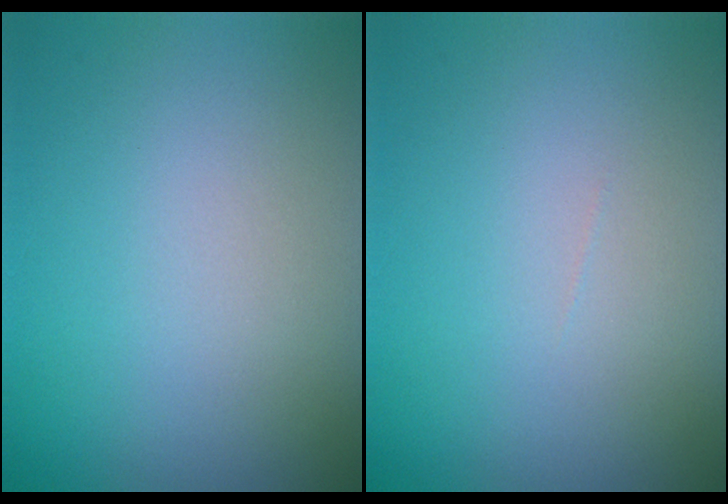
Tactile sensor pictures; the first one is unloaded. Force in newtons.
{"total": 0.0}